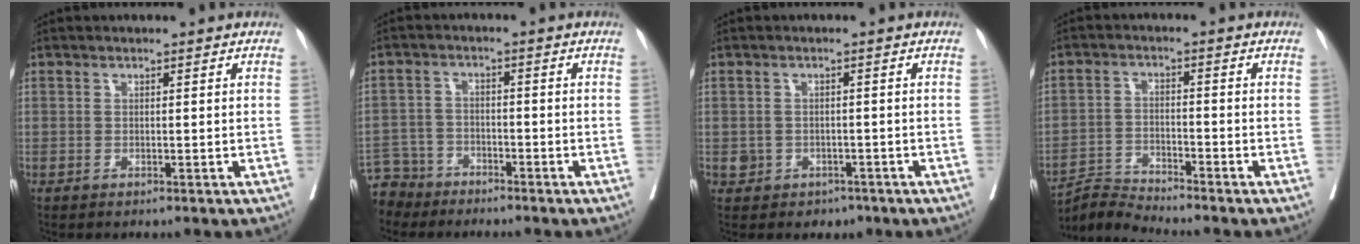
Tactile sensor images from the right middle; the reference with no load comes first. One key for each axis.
{"total": 5.7, "fx": -5.1, "fy": 2.5, "fz": -0.8, "tx": 0.017, "ty": -0.003, "tz": -0.099}
{"total": 3.5, "fx": -1.5, "fy": 3.1, "fz": 0.5, "tx": -0.006, "ty": 0.011, "tz": -0.012}
{"total": 5.0, "fx": -4.6, "fy": -1.6, "fz": -1.0, "tx": 0.009, "ty": -0.012, "tz": -0.087}